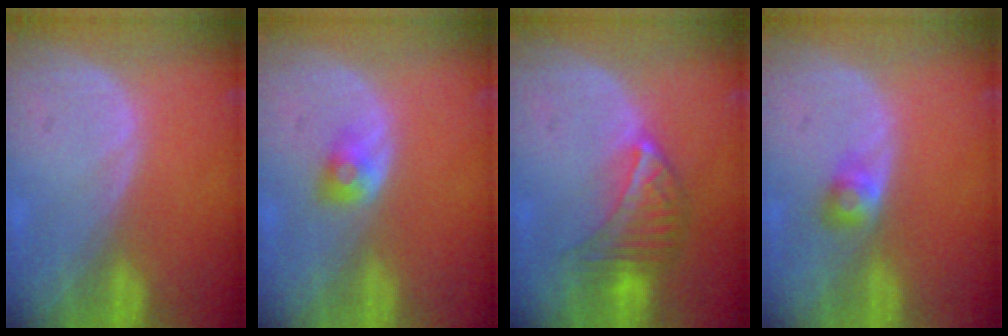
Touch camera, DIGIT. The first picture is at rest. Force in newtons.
{"total": 2.5, "press": 2.3, "slide": 0.9}
{"total": 7.1, "press": 6.5, "slide": 3.0}
{"total": 2.6, "press": 2.4, "slide": 1.0}